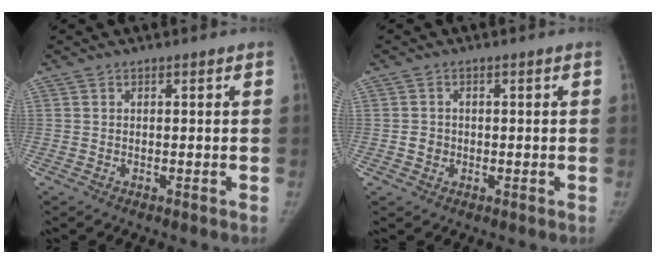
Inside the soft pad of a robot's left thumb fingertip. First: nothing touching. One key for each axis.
{"total": 2.1, "fx": -0.4, "fy": 2.0, "fz": 0.5, "tx": 0.007, "ty": 0.007, "tz": -0.005}